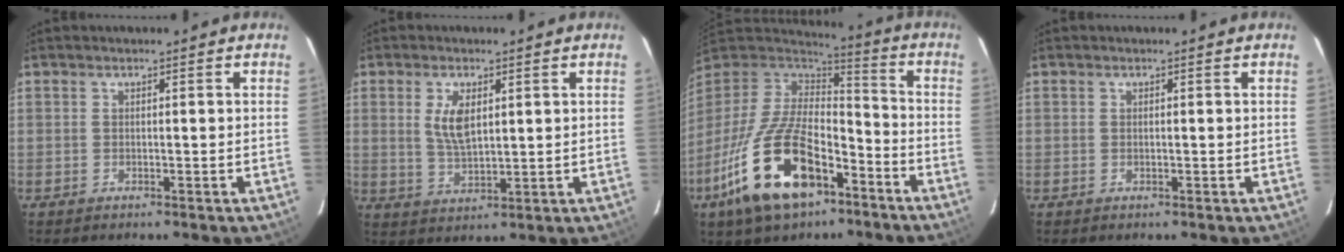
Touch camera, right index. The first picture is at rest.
{"total": 6.2, "force": [1.8, 2.9, 5.2], "torque": [-0.098, -0.001, 0.041]}
{"total": 23.5, "force": [-12.2, 11.1, 16.7], "torque": [-0.344, -0.030, -0.210]}
{"total": 0.0}